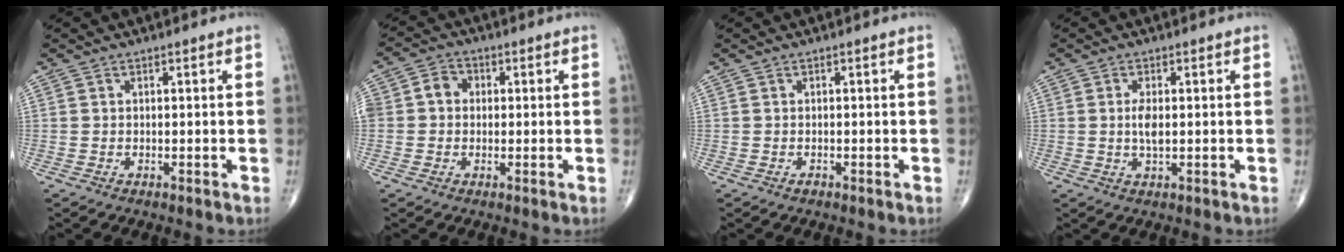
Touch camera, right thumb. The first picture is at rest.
{"total": 5.3, "force": [0.3, 4.5, 2.7], "torque": [-0.035, 0.021, -0.001]}
{"total": 0.6, "force": [-0.4, 0.3, 0.2], "torque": [-0.003, 0.001, -0.008]}
{"total": 3.1, "force": [0.1, 1.2, 2.9], "torque": [-0.057, -0.004, 0.001]}